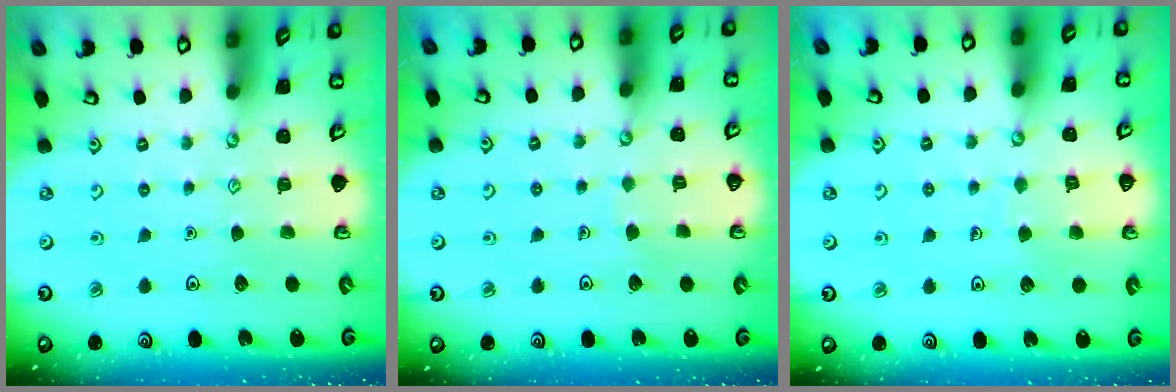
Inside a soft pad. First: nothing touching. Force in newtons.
{"total": 2.2, "press": 2.2, "slide": 0.1}
{"total": 5.4, "press": 5.4, "slide": 0.5}